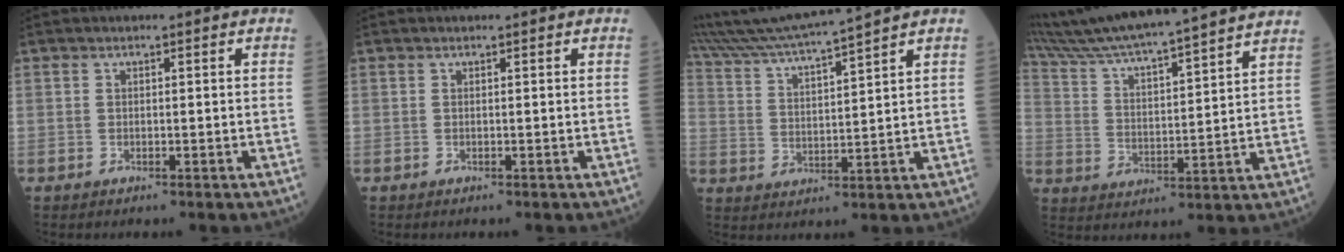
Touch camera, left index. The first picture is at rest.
{"total": 0.0}
{"total": 13.1, "force": [11.6, -2.0, 5.7], "torque": [-0.112, 0.006, 0.197]}
{"total": 22.0, "force": [19.8, -0.7, 9.6], "torque": [-0.174, -0.004, 0.294]}